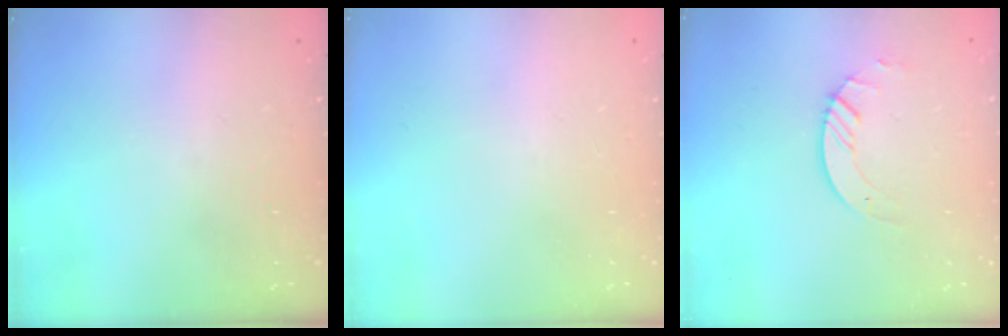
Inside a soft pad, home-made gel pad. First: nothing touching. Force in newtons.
{"total": 0.0}
{"total": 3.8, "press": 3.8, "slide": 0.3}